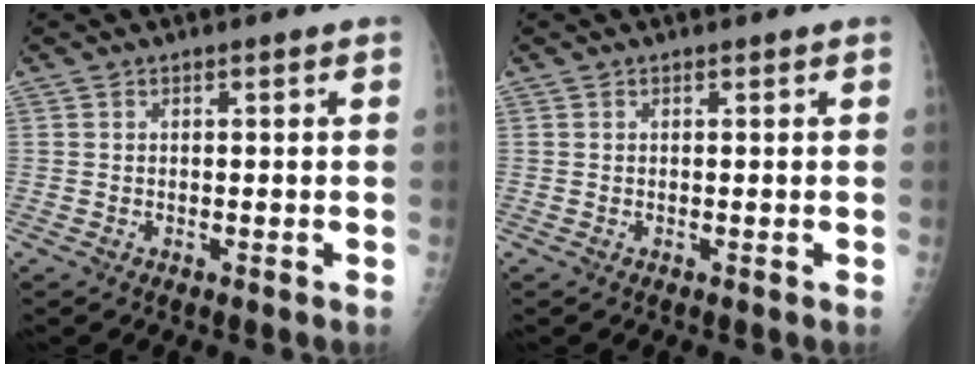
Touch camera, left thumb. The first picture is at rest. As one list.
[{"total": 0.0}]